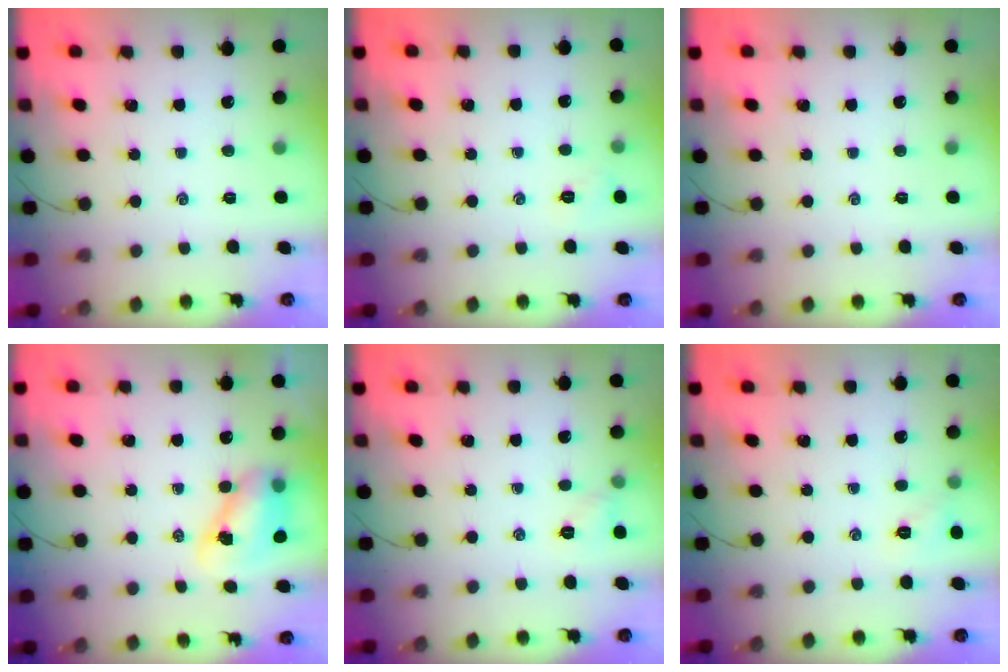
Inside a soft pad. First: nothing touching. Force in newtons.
{"total": 4.6, "press": 4.4, "slide": 1.2}
{"total": 0.0}
{"total": 8.3, "press": 8.1, "slide": 1.7}
{"total": 5.3, "press": 5.1, "slide": 1.5}
{"total": 5.8, "press": 5.5, "slide": 1.6}